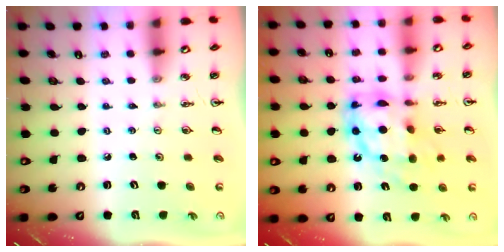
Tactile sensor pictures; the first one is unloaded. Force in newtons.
{"total": 14.5, "press": 14.5, "slide": 1.3}